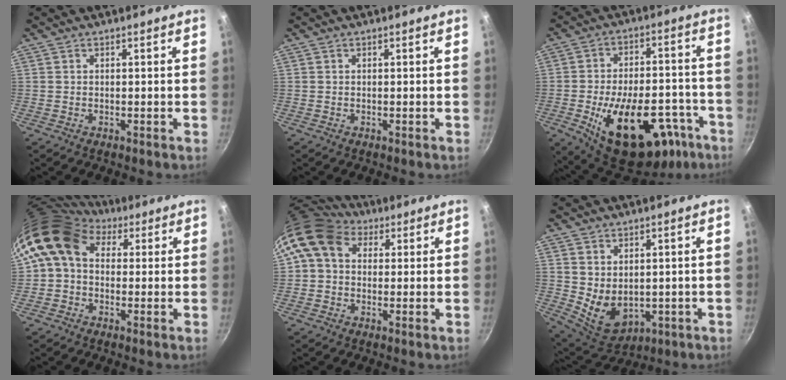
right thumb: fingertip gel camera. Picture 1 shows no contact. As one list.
[{"total": 0.0}, {"total": 26.7, "force": [-11.8, 14.1, 19.4], "torque": [-0.245, 0.039, -0.150]}, {"total": 11.7, "force": [3.0, 9.1, 6.7], "torque": [-0.111, 0.014, 0.029]}, {"total": 10.7, "force": [4.1, 8.0, 5.9], "torque": [-0.093, 0.009, 0.057]}, {"total": 7.5, "force": [1.2, 5.3, 5.2], "torque": [-0.071, -0.030, 0.046]}]